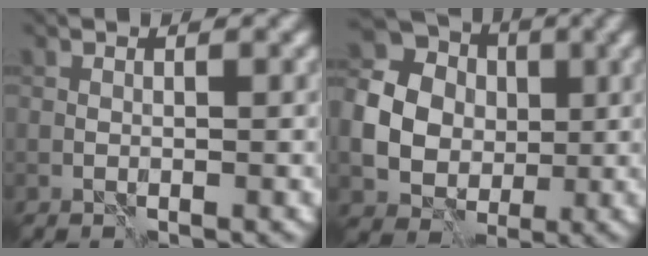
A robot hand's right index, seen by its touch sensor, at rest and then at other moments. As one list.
[{"total": 12.5, "force": [1.2, 11.3, 5.1], "torque": [-0.136, 0.018, -0.004]}]